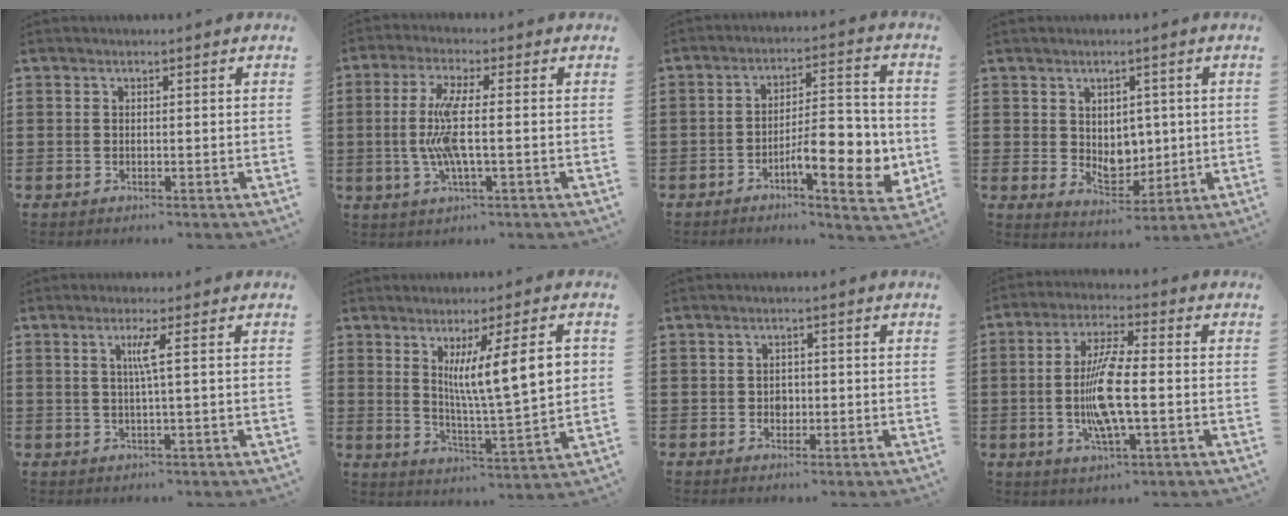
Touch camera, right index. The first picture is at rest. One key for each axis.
{"total": 7.5, "fx": -0.8, "fy": 1.1, "fz": 7.4, "tx": -0.174, "ty": -0.021, "tz": -0.026}
{"total": 10.3, "fx": -3.5, "fy": 3.5, "fz": 9.0, "tx": -0.127, "ty": -0.003, "tz": -0.060}
{"total": 5.0, "fx": 1.1, "fy": 4.3, "fz": 2.4, "tx": -0.038, "ty": 0.001, "tz": 0.015}
{"total": 3.0, "fx": 0.5, "fy": -0.6, "fz": 2.9, "tx": -0.057, "ty": -0.004, "tz": 0.004}
{"total": 11.3, "fx": 3.6, "fy": 1.6, "fz": 10.6, "tx": -0.180, "ty": -0.007, "tz": 0.053}
{"total": 1.4, "fx": -0.2, "fy": 1.2, "fz": 0.7, "tx": -0.016, "ty": 0.004, "tz": -0.005}
{"total": 9.2, "fx": -1.3, "fy": 1.9, "fz": 8.9, "tx": -0.188, "ty": -0.012, "tz": -0.031}